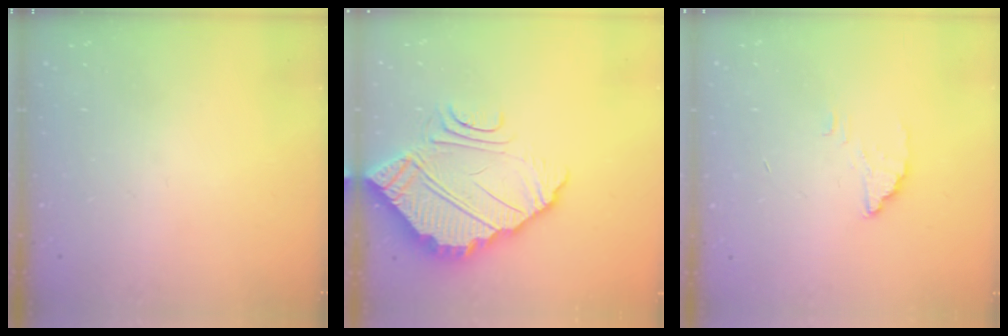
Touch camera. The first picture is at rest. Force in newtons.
{"total": 10.5, "press": 10.4, "slide": 0.7}
{"total": 1.8, "press": 1.8, "slide": 0.1}